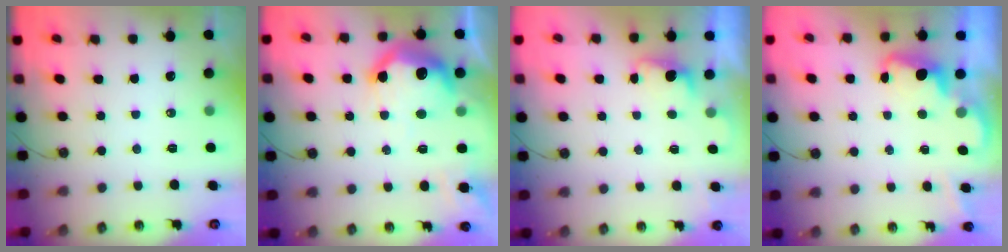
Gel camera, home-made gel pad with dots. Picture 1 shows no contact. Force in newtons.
{"total": 20.2, "press": 20.1, "slide": 1.5}
{"total": 1.4, "press": 1.1, "slide": 0.8}
{"total": 2.3, "press": 2.2, "slide": 0.5}